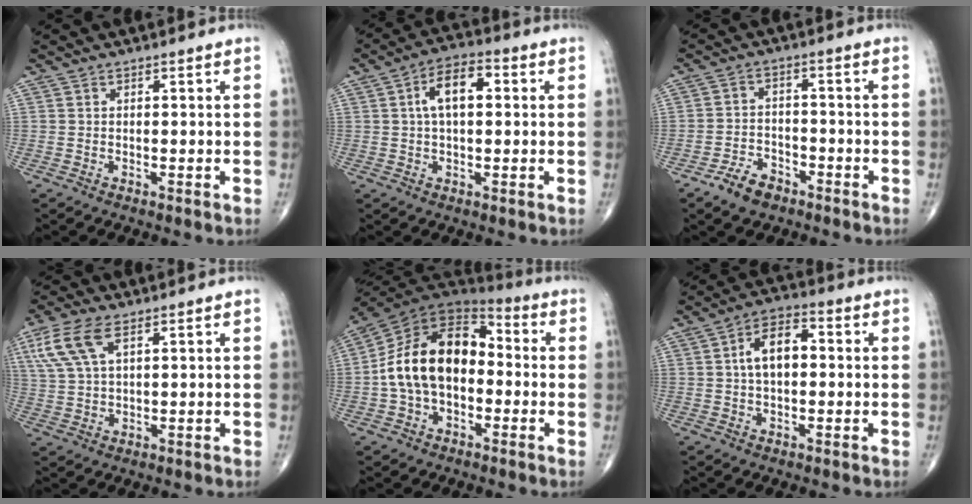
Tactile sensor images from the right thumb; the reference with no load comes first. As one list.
[{"total": 8.5, "force": [1.6, 4.4, 7.2], "torque": [-0.118, 0.020, 0.021]}, {"total": 6.0, "force": [-4.1, 3.5, 2.7], "torque": [-0.041, 0.024, -0.073]}, {"total": 9.2, "force": [4.3, 4.1, 7.0], "torque": [-0.170, 0.004, 0.089]}, {"total": 17.8, "force": [-1.2, 11.6, 13.5], "torque": [-0.220, 0.045, -0.030]}, {"total": 8.3, "force": [0.8, 4.7, 6.8], "torque": [-0.112, 0.023, 0.007]}]